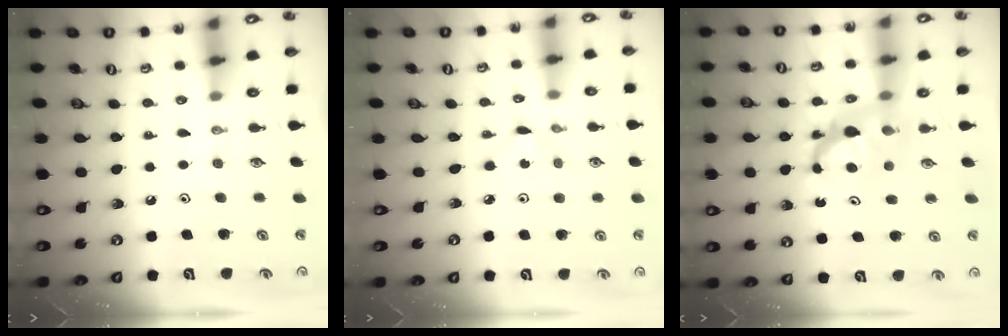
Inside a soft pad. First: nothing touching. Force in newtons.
{"total": 2.6, "press": 2.6, "slide": 0.3}
{"total": 7.0, "press": 7.0, "slide": 0.5}